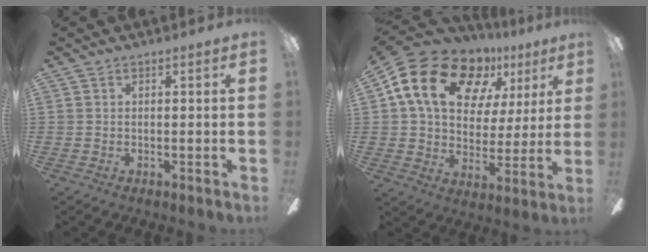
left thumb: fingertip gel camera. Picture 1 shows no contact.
{"total": 19.4, "force": [9.9, 12.7, 10.8], "torque": [-0.192, -0.036, 0.181]}